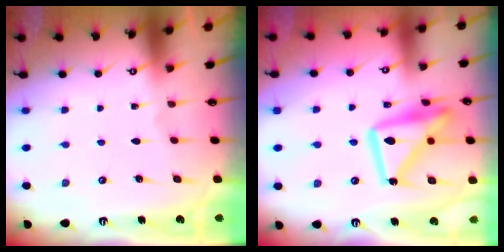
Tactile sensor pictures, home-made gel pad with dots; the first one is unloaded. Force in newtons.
{"total": 17.1, "press": 17.1, "slide": 1.5}